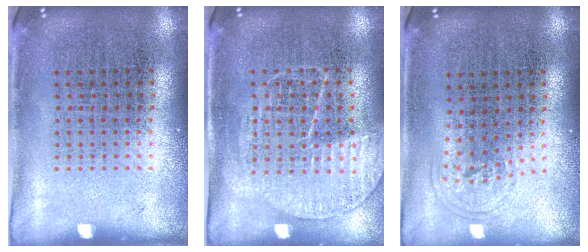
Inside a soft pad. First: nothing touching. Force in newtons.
{"total": 1.3, "press": 1.3, "slide": 0.2}
{"total": 0.8, "press": 0.6, "slide": 0.6}